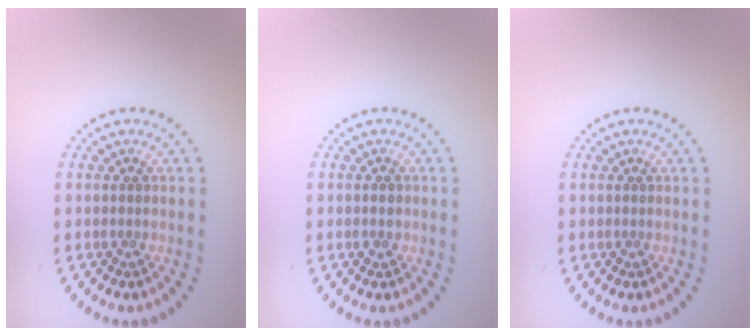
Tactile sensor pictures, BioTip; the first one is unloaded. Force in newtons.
{"total": 1.2, "press": 1.2, "slide": 0.2}
{"total": 0.0}